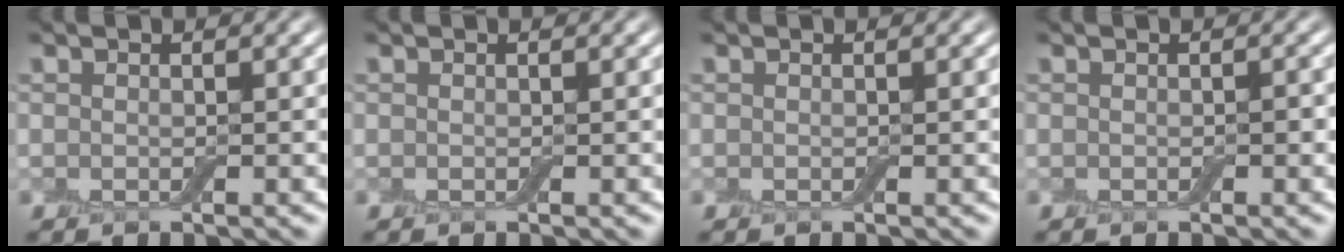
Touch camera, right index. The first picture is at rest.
{"total": 0.0}
{"total": 0.0}
{"total": 0.5, "force": [-0.1, 0.3, 0.4], "torque": [-0.006, 0.001, 0.001]}